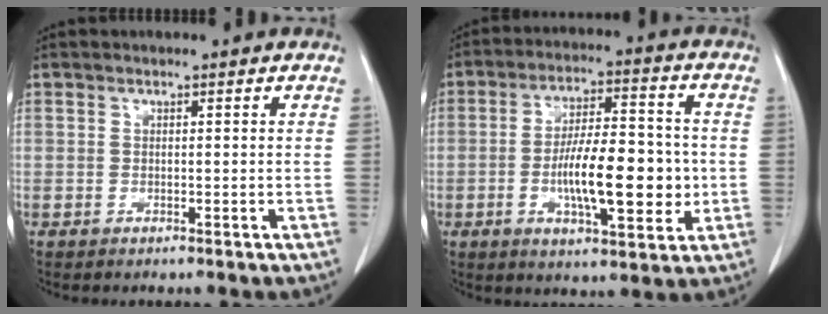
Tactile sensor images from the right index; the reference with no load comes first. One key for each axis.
{"total": 13.3, "fx": -2.1, "fy": 4.0, "fz": 12.5, "tx": -0.213, "ty": 0.010, "tz": -0.032}